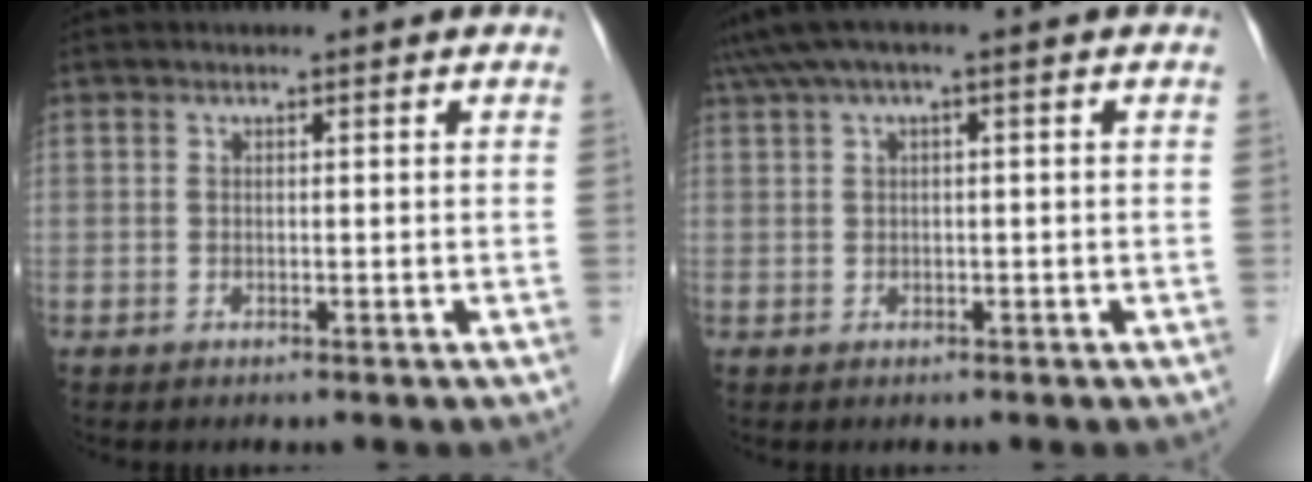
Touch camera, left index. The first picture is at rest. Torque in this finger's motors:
{"motor_torque": [-0.46, -0.70, -0.34, 0.05]}